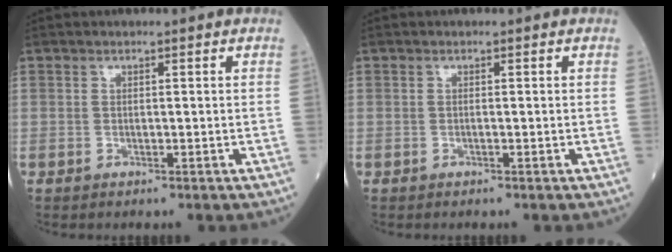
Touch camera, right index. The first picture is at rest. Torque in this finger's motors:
{"motor_torque": [0.12, -0.01, -0.03, -0.01]}